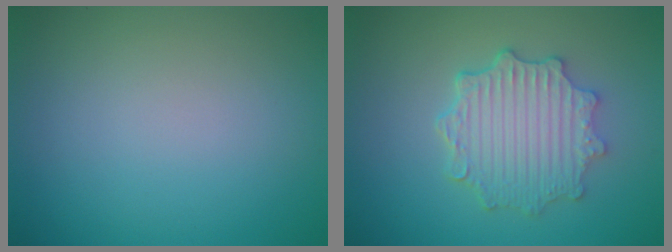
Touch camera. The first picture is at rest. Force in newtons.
{"total": 5.2, "press": 4.2, "slide": 3.0}